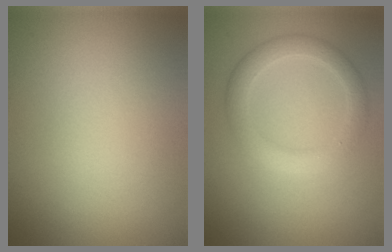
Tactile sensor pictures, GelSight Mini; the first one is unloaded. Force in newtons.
{"total": 3.1, "press": 3.0, "slide": 0.4}